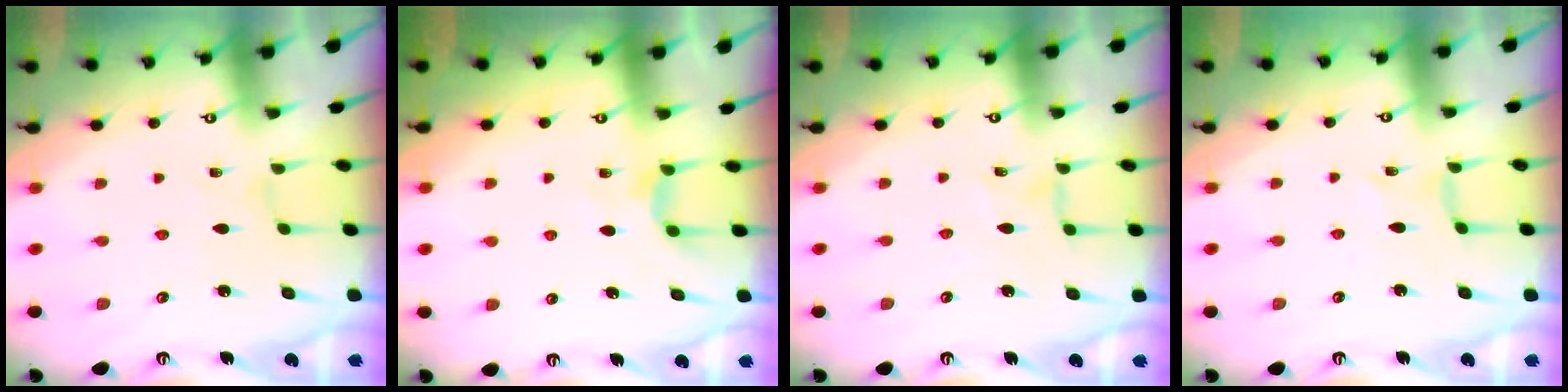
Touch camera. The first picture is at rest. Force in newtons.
{"total": 6.5, "press": 6.4, "slide": 0.6}
{"total": 0.7, "press": 0.7, "slide": 0.3}
{"total": 0.8, "press": 0.8, "slide": 0.3}